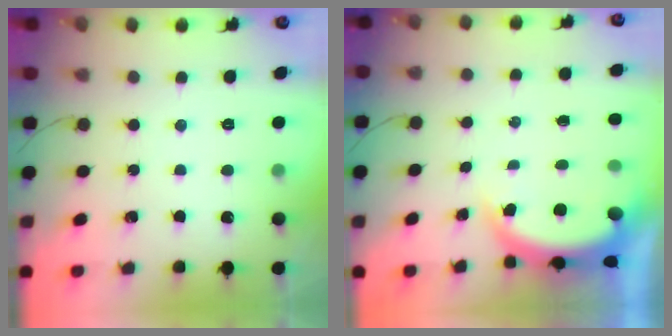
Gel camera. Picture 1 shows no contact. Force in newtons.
{"total": 4.4, "press": 4.4, "slide": 0.3}